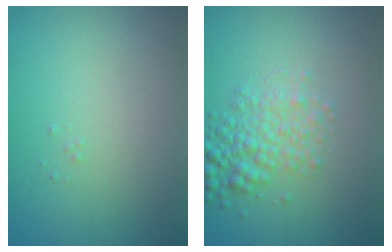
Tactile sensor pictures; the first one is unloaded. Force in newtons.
{"total": 3.3, "press": 3.3, "slide": 0.1}